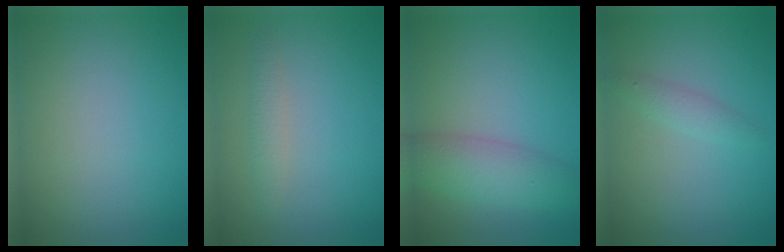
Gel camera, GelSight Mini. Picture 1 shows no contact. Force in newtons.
{"total": 1.4, "press": 1.4, "slide": 0.1}
{"total": 4.5, "press": 4.5, "slide": 0.2}
{"total": 1.4, "press": 1.4, "slide": 0.0}